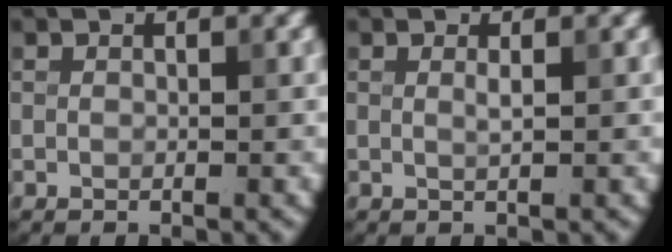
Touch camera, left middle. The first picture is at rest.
{"total": 0.8, "force": [0.2, 0.2, 0.8], "torque": [-0.012, 0.003, 0.001]}